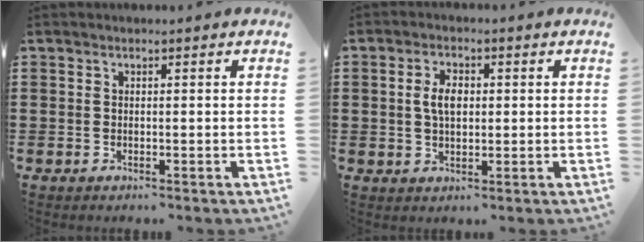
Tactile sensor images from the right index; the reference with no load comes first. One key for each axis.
{"total": 4.0, "fx": 0.4, "fy": 2.1, "fz": 3.4, "tx": -0.070, "ty": 0.009, "tz": 0.005}